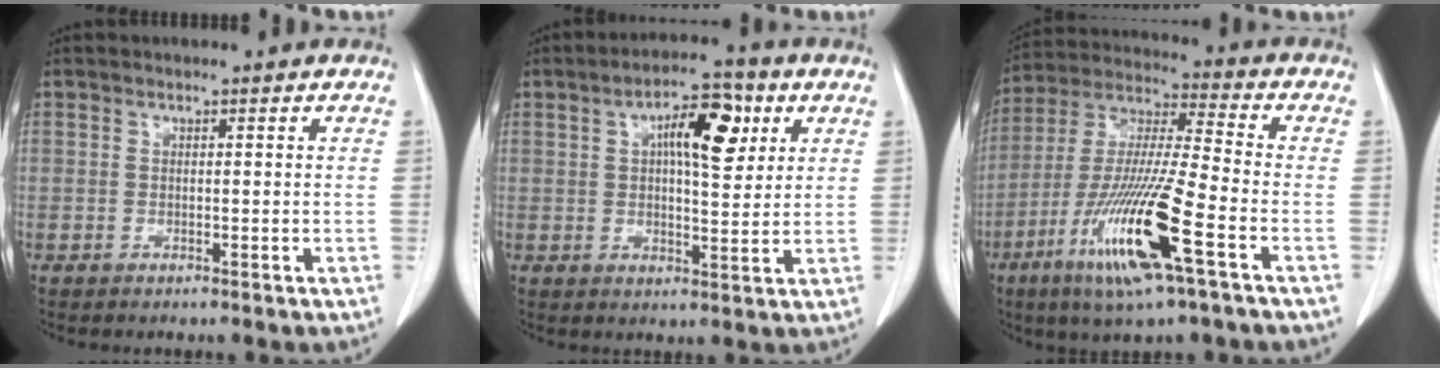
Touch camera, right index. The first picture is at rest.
{"total": 9.3, "force": [3.3, 3.2, 8.0], "torque": [-0.126, 0.017, 0.050]}
{"total": 17.4, "force": [-7.5, 0.7, 15.7], "torque": [-0.329, -0.028, -0.144]}